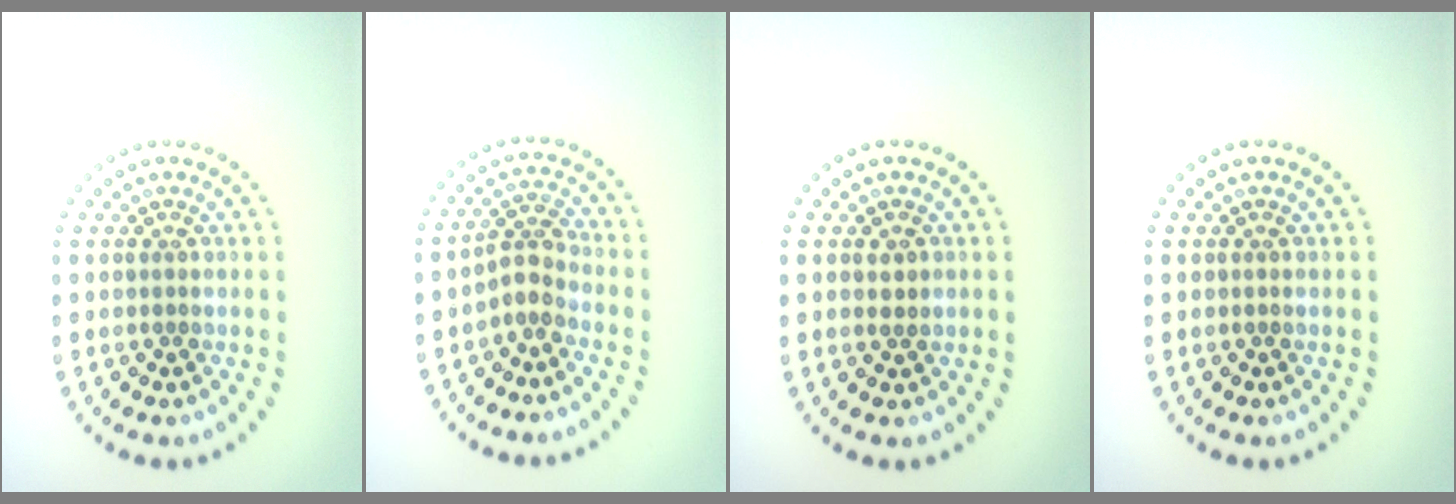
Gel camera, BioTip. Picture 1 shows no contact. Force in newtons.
{"total": 2.3, "press": 1.7, "slide": 1.6}
{"total": 1.0, "press": 1.0, "slide": 0.1}
{"total": 0.0}